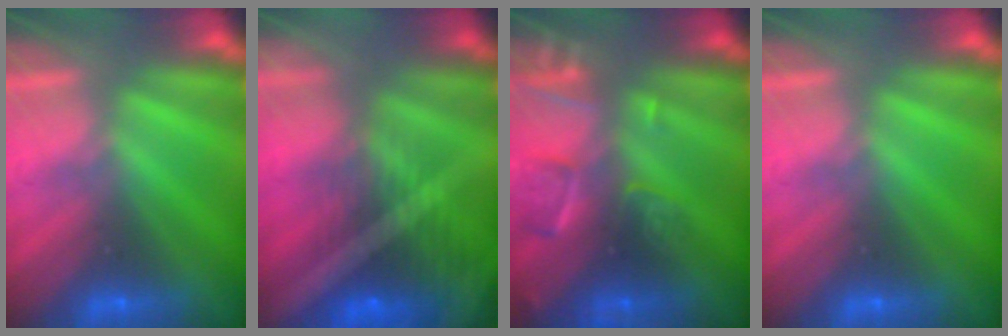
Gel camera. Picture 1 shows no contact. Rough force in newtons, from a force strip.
{"total": 7.7}
{"total": 2.5}
{"total": 0.0}